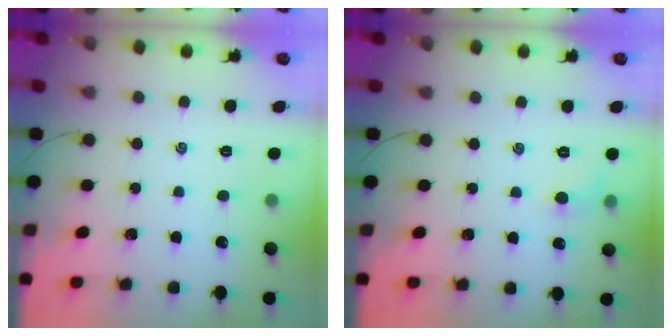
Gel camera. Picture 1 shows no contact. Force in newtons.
{"total": 4.6, "press": 4.4, "slide": 1.5}